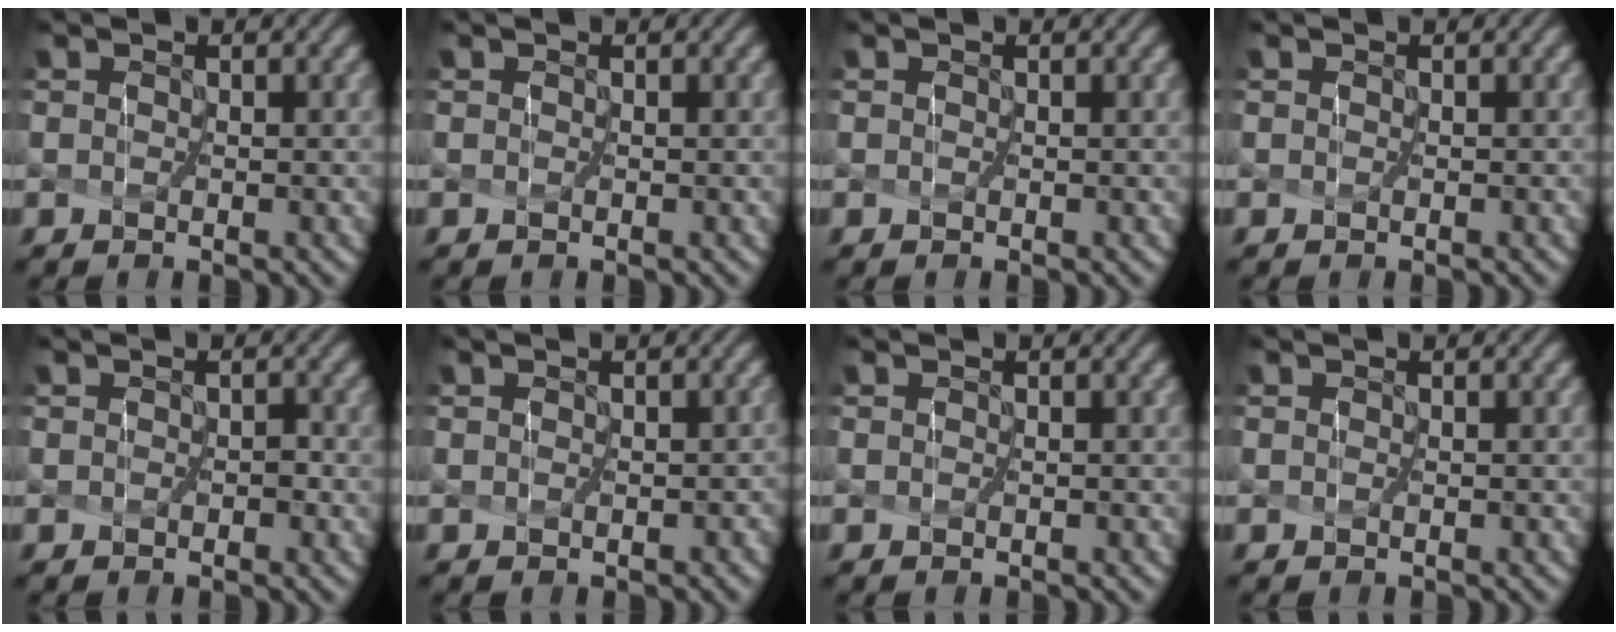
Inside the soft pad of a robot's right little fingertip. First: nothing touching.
{"total": 0.0}
{"total": 0.0}
{"total": 0.0}
{"total": 0.9, "force": [-0.5, 0.5, 0.5], "torque": [-0.002, -0.004, -0.004]}
{"total": 1.3, "force": [-0.4, 1.0, 0.8], "torque": [0.002, 0.000, -0.006]}
{"total": 0.0}
{"total": 0.0}